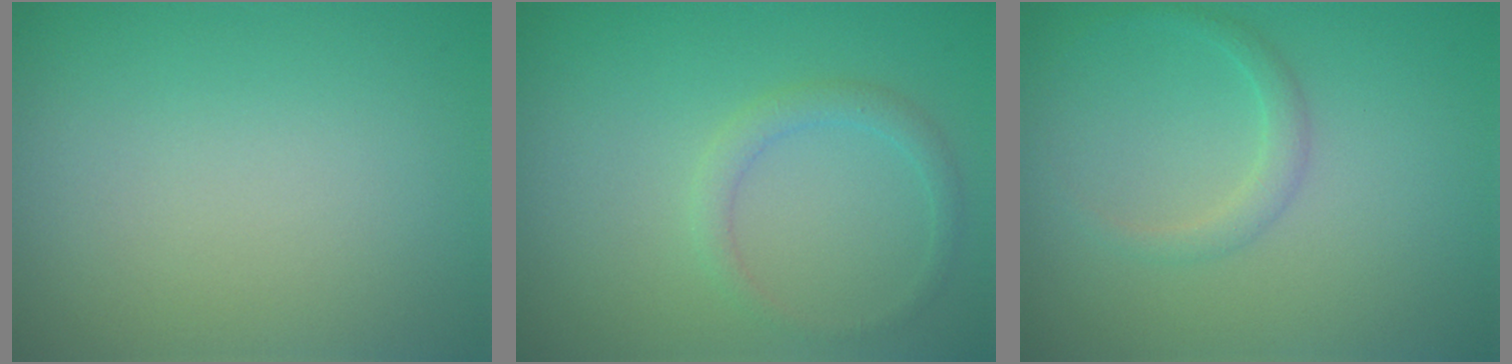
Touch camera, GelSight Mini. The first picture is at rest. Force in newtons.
{"total": 1.7, "press": 1.7, "slide": 0.1}
{"total": 1.4, "press": 1.4, "slide": 0.1}